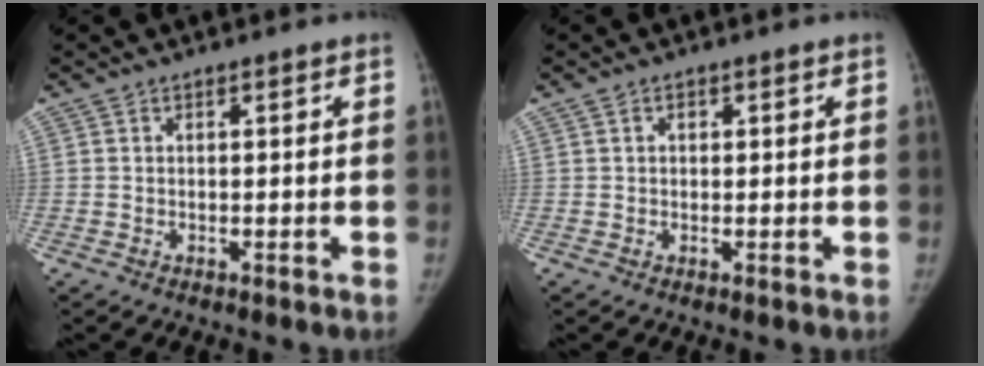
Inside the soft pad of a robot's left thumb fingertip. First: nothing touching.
{"total": 1.2, "force": [0.4, 0.9, 0.5], "torque": [-0.002, 0.000, 0.005]}